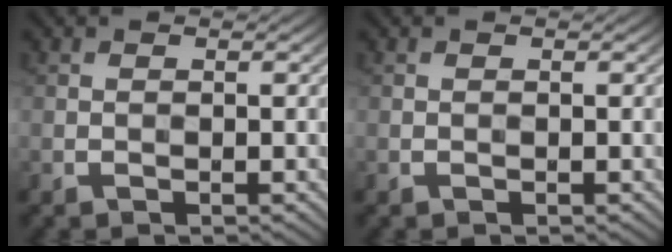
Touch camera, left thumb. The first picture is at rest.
{"total": 0.0}